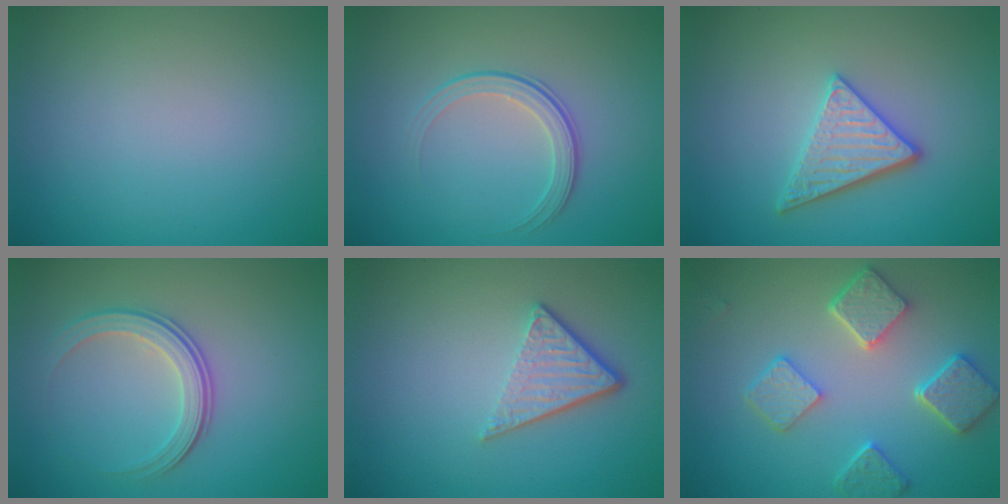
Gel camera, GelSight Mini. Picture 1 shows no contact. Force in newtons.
{"total": 2.1, "press": 1.5, "slide": 1.5}
{"total": 3.3, "press": 3.0, "slide": 1.5}
{"total": 3.0, "press": 2.6, "slide": 1.5}
{"total": 3.8, "press": 2.6, "slide": 2.8}
{"total": 5.4, "press": 4.2, "slide": 3.3}